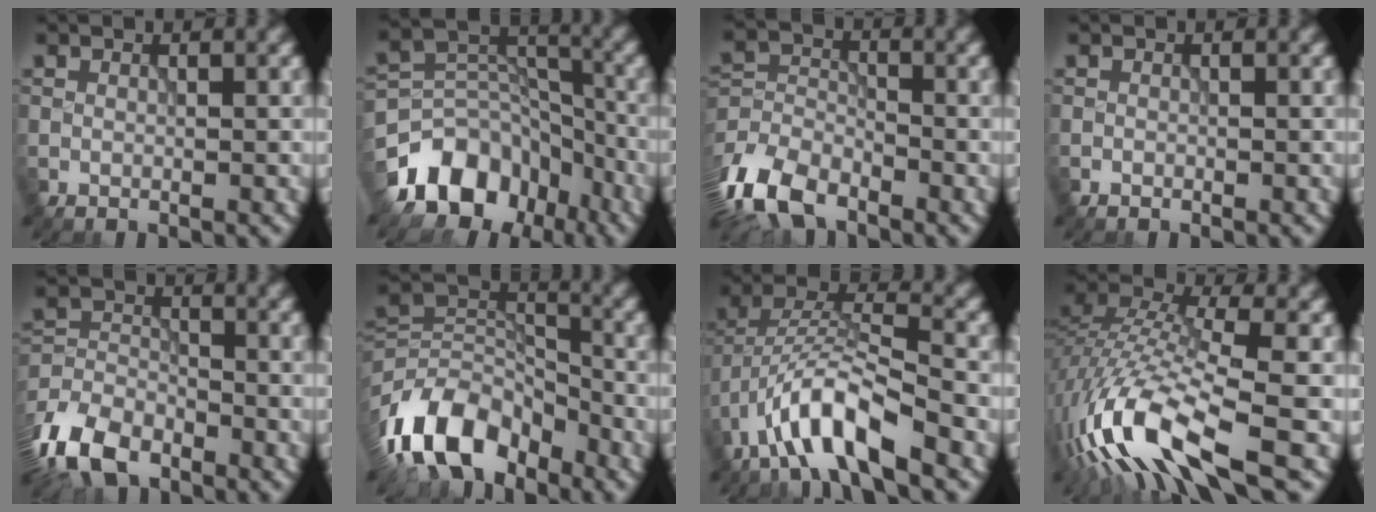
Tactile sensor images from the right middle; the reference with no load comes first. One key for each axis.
{"total": 9.9, "fx": -6.3, "fy": 6.5, "fz": 4.0, "tx": -0.062, "ty": 0.009, "tz": -0.115}
{"total": 7.2, "fx": -4.9, "fy": 3.7, "fz": 3.7, "tx": -0.078, "ty": -0.008, "tz": -0.109}
{"total": 0.0}
{"total": 7.2, "fx": -5.1, "fy": 3.7, "fz": 3.5, "tx": -0.072, "ty": -0.007, "tz": -0.110}
{"total": 10.8, "fx": -6.6, "fy": 6.0, "fz": 6.1, "tx": -0.104, "ty": -0.003, "tz": -0.138}
{"total": 8.4, "fx": -5.1, "fy": 2.3, "fz": 6.2, "tx": -0.111, "ty": 0.012, "tz": -0.100}
{"total": 13.4, "fx": -6.5, "fy": 4.3, "fz": 10.9, "tx": -0.229, "ty": 0.000, "tz": -0.124}